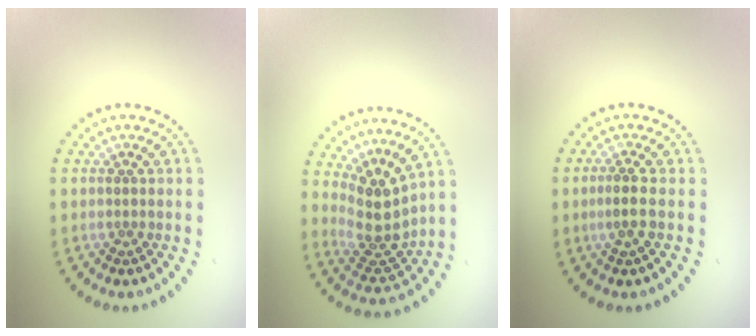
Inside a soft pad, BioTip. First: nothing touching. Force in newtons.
{"total": 4.0, "press": 3.2, "slide": 2.5}
{"total": 1.7, "press": 1.5, "slide": 0.8}